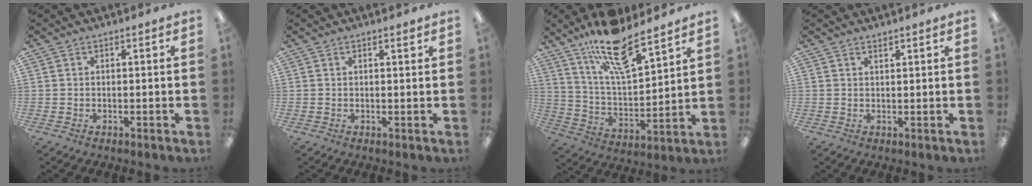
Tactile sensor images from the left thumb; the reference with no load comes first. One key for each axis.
{"total": 0.9, "fx": 0.8, "fy": 0.1, "fz": 0.5, "tx": -0.002, "ty": -0.005, "tz": 0.013}
{"total": 16.6, "fx": 12.7, "fy": 5.0, "fz": 9.5, "tx": -0.168, "ty": -0.071, "tz": 0.216}
{"total": 1.2, "fx": 1.1, "fy": 0.1, "fz": 0.3, "tx": -0.008, "ty": -0.002, "tz": 0.021}